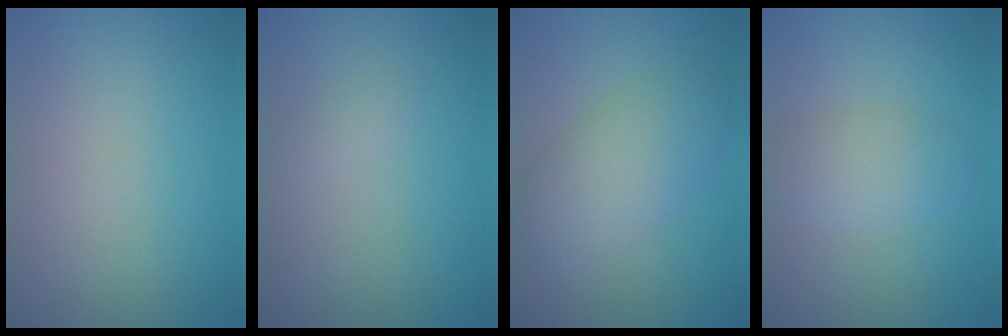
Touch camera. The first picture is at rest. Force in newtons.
{"total": 0.9, "press": 0.9, "slide": 0.0}
{"total": 5.0, "press": 5.0, "slide": 0.2}
{"total": 2.9, "press": 2.9, "slide": 0.1}